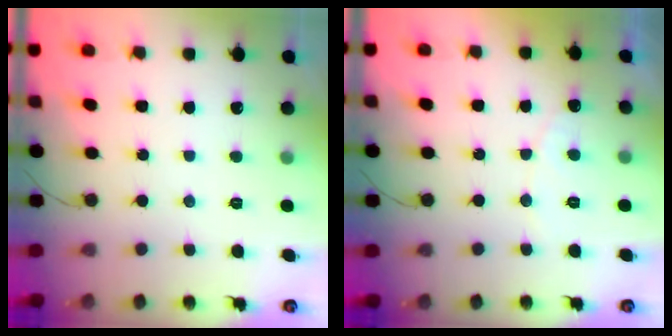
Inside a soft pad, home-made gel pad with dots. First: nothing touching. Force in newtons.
{"total": 5.7, "press": 5.7, "slide": 0.3}